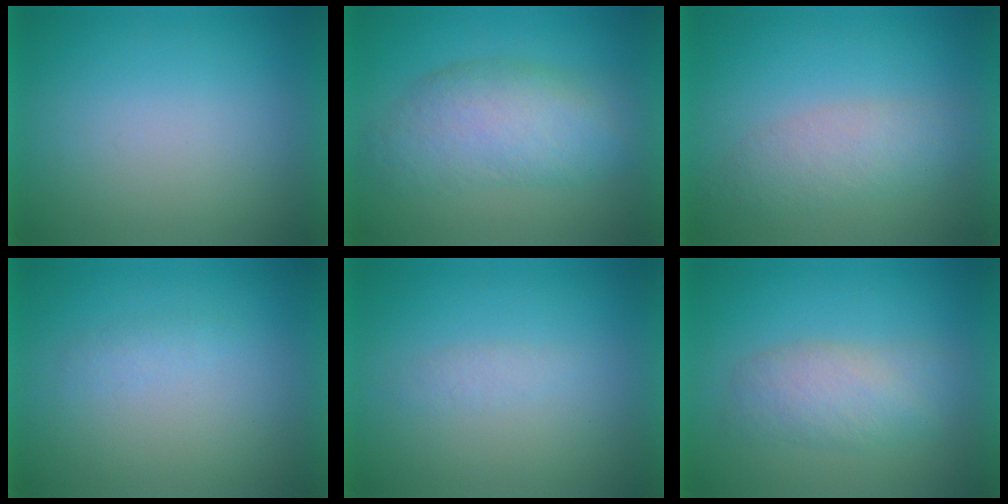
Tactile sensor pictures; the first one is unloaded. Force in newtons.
{"total": 7.1}
{"total": 3.5}
{"total": 1.2}
{"total": 1.3}
{"total": 4.0}